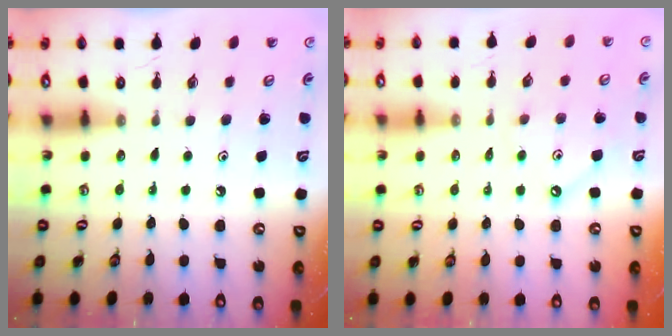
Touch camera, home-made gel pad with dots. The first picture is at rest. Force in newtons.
{"total": 1.7, "press": 1.6, "slide": 0.3}